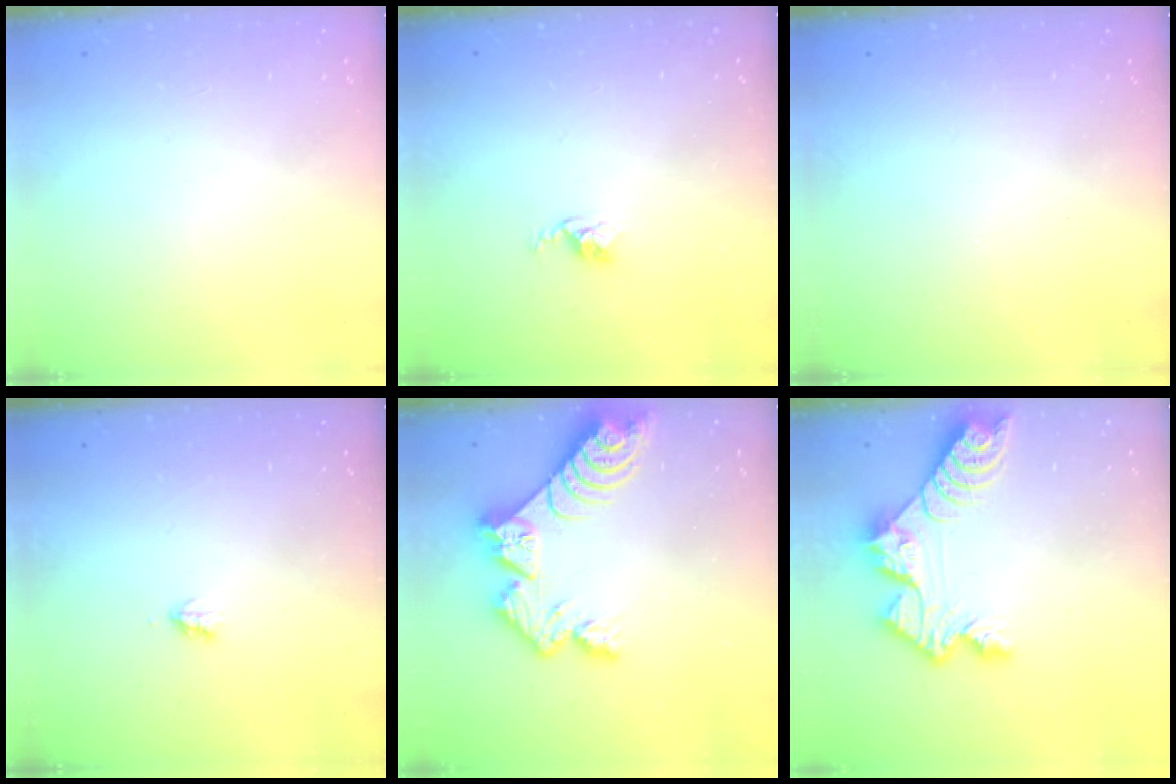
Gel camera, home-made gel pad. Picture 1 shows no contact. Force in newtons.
{"total": 2.5, "press": 2.5, "slide": 0.4}
{"total": 0.0}
{"total": 1.9, "press": 1.8, "slide": 0.4}
{"total": 11.8, "press": 11.8, "slide": 1.1}
{"total": 11.2, "press": 11.1, "slide": 1.0}